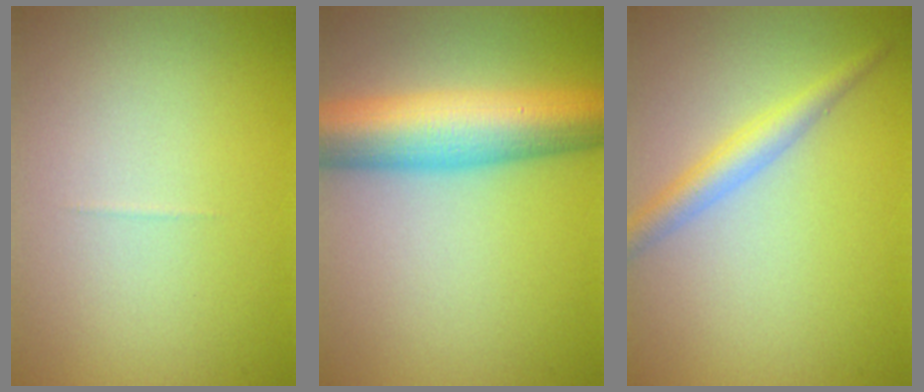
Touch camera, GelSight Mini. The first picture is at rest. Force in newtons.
{"total": 9.3, "press": 9.3, "slide": 0.2}
{"total": 2.6, "press": 2.6, "slide": 0.0}